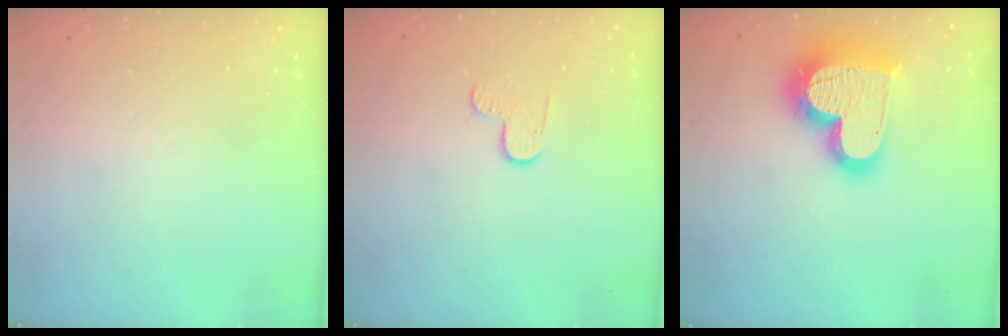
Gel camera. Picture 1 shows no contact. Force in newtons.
{"total": 4.7, "press": 4.7, "slide": 0.4}
{"total": 23.6, "press": 23.5, "slide": 2.1}